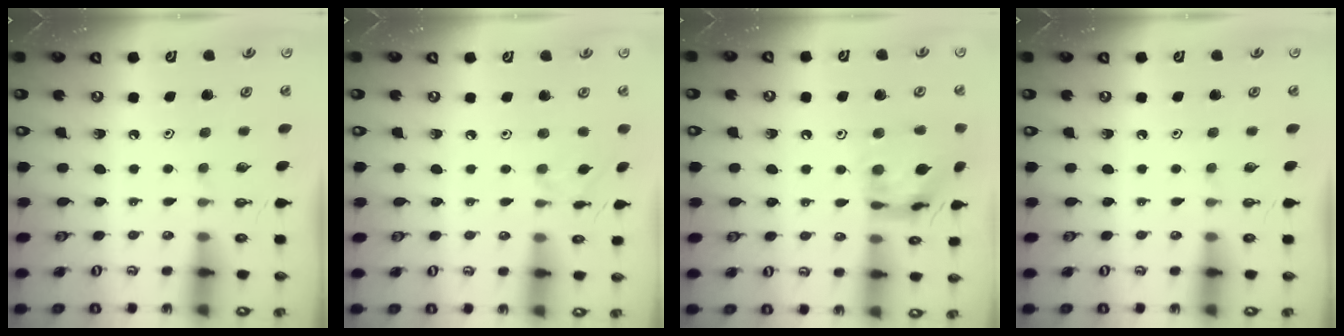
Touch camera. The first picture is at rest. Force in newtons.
{"total": 1.8, "press": 1.8, "slide": 0.4}
{"total": 14.9, "press": 14.9, "slide": 1.3}
{"total": 0.0}